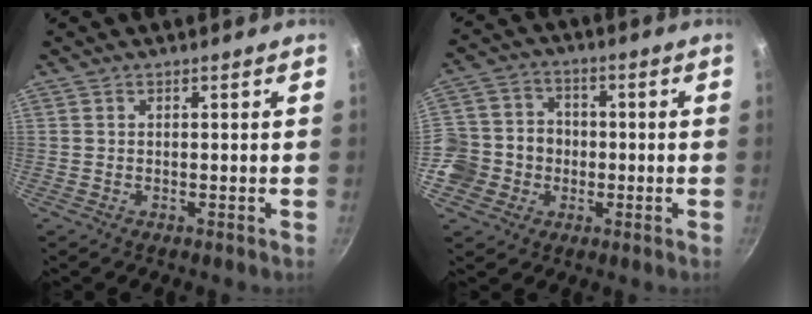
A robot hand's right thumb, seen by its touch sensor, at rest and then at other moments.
{"total": 11.1, "force": [-2.4, 10.1, 3.9], "torque": [-0.048, 0.030, -0.055]}